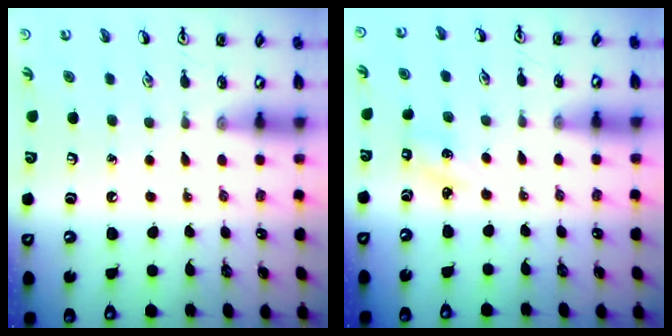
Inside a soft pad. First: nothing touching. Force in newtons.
{"total": 1.2, "press": 1.1, "slide": 0.4}